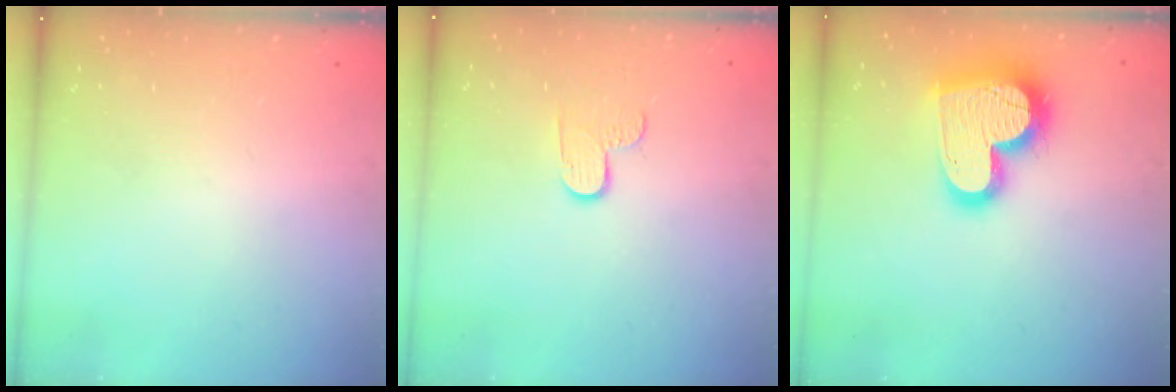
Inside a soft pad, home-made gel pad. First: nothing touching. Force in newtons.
{"total": 6.0, "press": 6.0, "slide": 0.4}
{"total": 20.1, "press": 20.1, "slide": 1.7}